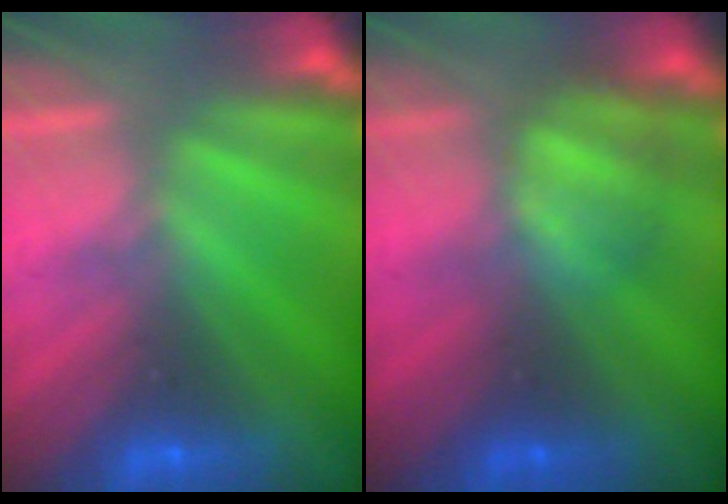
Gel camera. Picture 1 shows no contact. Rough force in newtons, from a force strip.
{"total": 2.4}